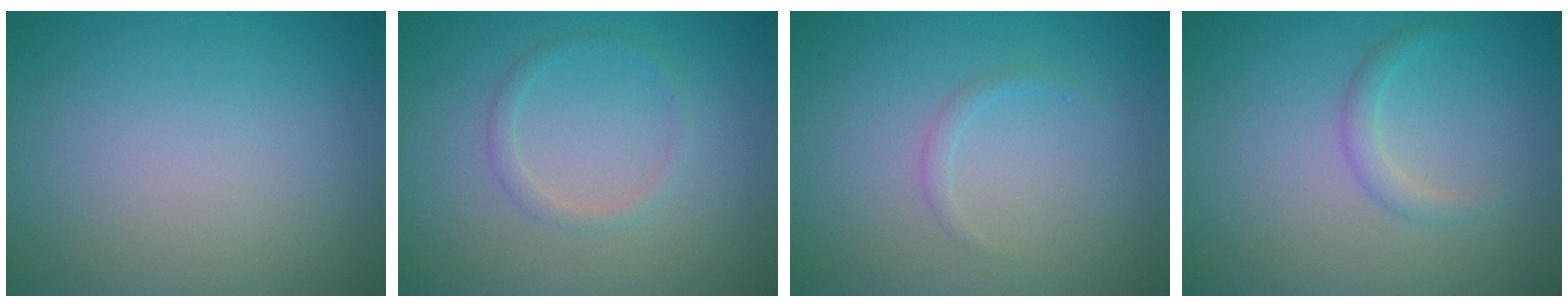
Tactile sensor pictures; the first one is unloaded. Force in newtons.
{"total": 1.2, "press": 1.2, "slide": 0.0}
{"total": 0.8, "press": 0.8, "slide": 0.1}
{"total": 1.4, "press": 1.3, "slide": 0.1}